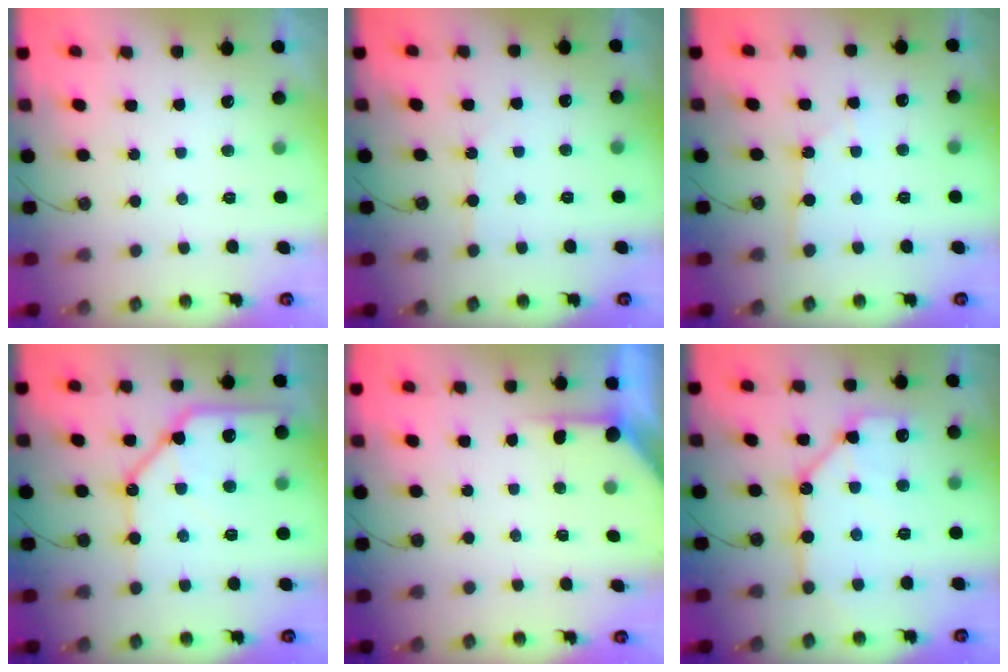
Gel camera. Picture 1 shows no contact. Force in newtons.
{"total": 1.4, "press": 1.3, "slide": 0.3}
{"total": 2.2, "press": 2.2, "slide": 0.4}
{"total": 17.8, "press": 17.7, "slide": 2.1}
{"total": 3.9, "press": 3.9, "slide": 0.3}
{"total": 13.8, "press": 13.7, "slide": 1.2}